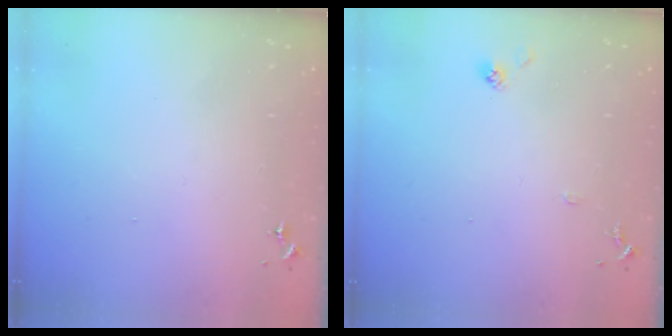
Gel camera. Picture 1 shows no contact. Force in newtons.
{"total": 7.8, "press": 7.7, "slide": 0.6}